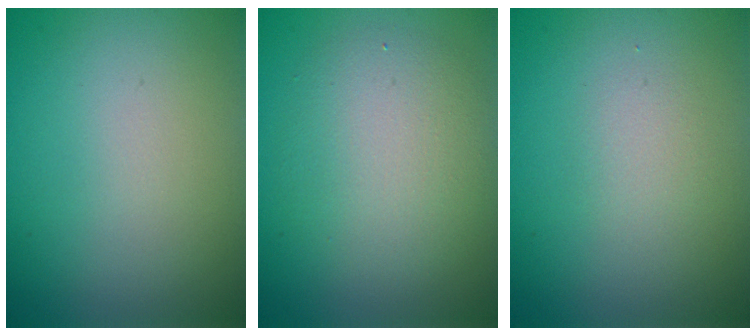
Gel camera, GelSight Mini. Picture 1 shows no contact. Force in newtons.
{"total": 4.5, "press": 4.5, "slide": 0.4}
{"total": 1.2, "press": 1.2, "slide": 0.1}